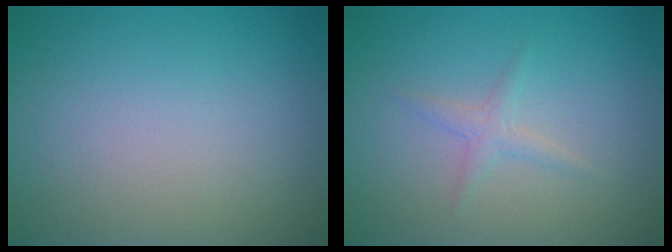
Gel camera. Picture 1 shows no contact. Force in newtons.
{"total": 1.2, "press": 1.2, "slide": 0.0}